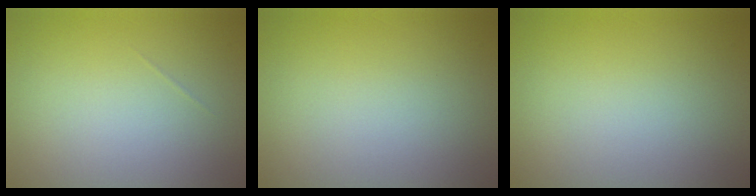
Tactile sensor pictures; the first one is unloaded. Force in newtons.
{"total": 0.0}
{"total": 0.0}